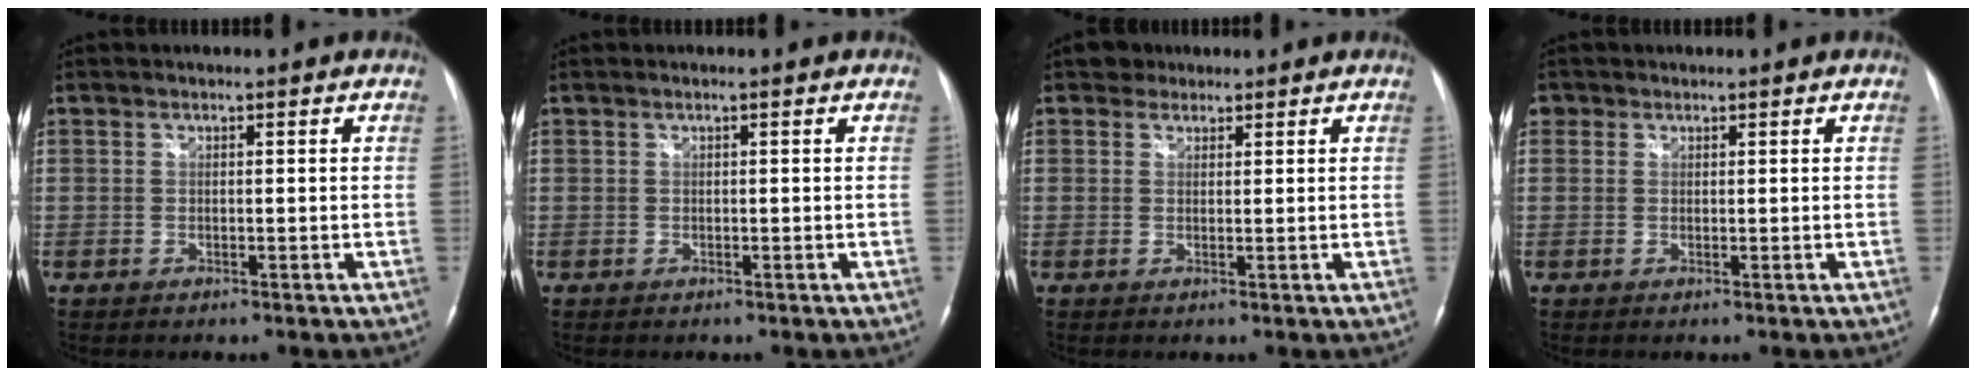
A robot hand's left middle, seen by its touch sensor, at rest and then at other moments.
{"total": 0.0}
{"total": 2.0, "force": [1.5, 1.4, -0.1], "torque": [0.001, 0.009, 0.020]}
{"total": 1.4, "force": [0.7, 1.2, 0.1], "torque": [0.007, 0.005, 0.010]}